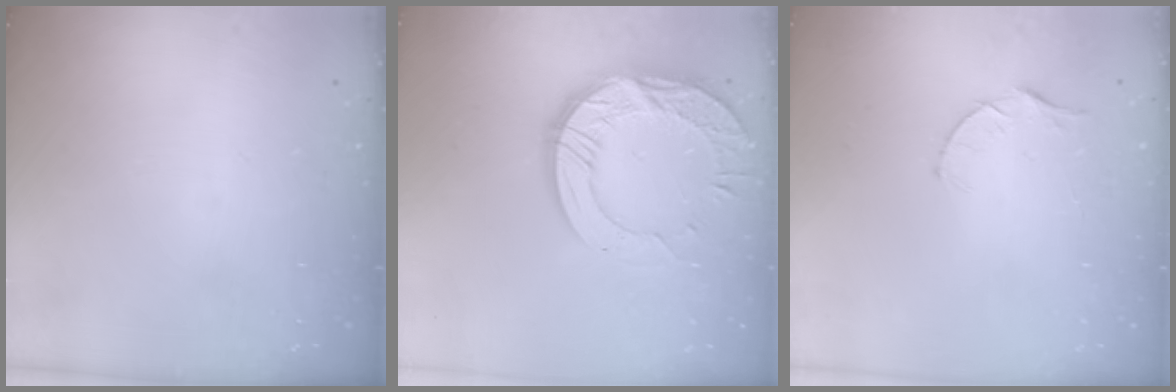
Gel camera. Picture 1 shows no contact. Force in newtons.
{"total": 15.6, "press": 15.6, "slide": 1.1}
{"total": 4.1, "press": 4.0, "slide": 0.4}